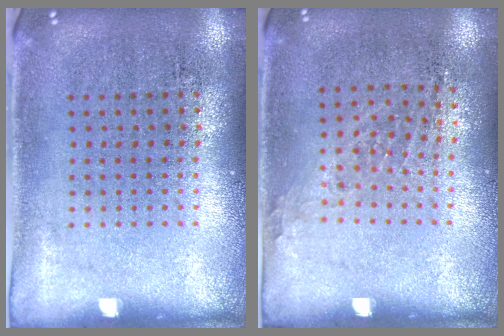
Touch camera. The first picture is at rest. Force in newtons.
{"total": 1.0, "press": 0.8, "slide": 0.6}